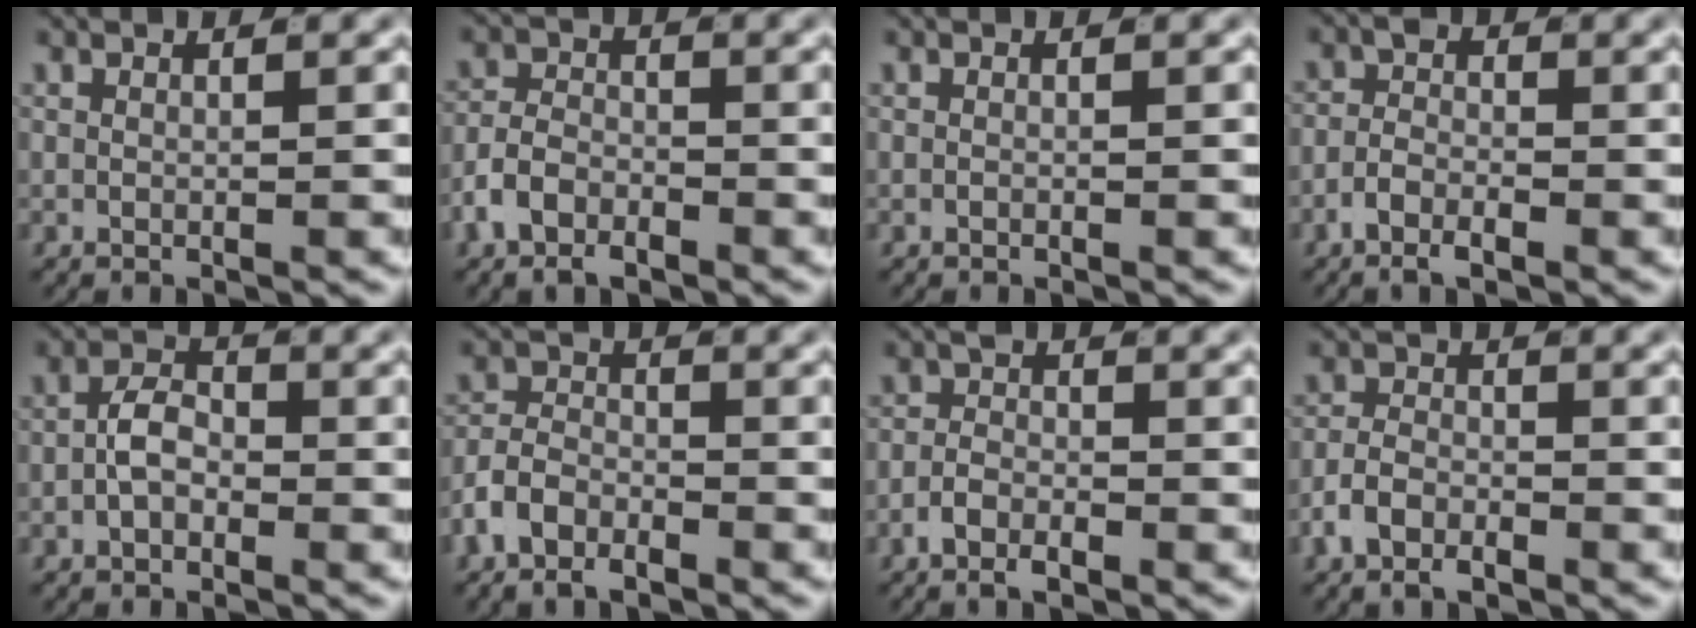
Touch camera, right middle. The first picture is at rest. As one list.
[{"total": 3.5, "force": [-2.1, 2.2, 1.8], "torque": [-0.025, 0.004, -0.046]}, {"total": 0.0}, {"total": 2.4, "force": [-1.5, 1.1, 1.5], "torque": [-0.022, 0.000, -0.035]}, {"total": 2.6, "force": [-0.7, 1.6, 1.9], "torque": [-0.030, 0.001, -0.016]}, {"total": 3.9, "force": [-2.3, 2.5, 1.8], "torque": [-0.027, 0.002, -0.049]}, {"total": 2.1, "force": [-1.4, 0.9, 1.2], "torque": [-0.016, 0.000, -0.033]}, {"total": 2.9, "force": [-1.8, 1.6, 1.6], "torque": [-0.026, 0.003, -0.040]}]